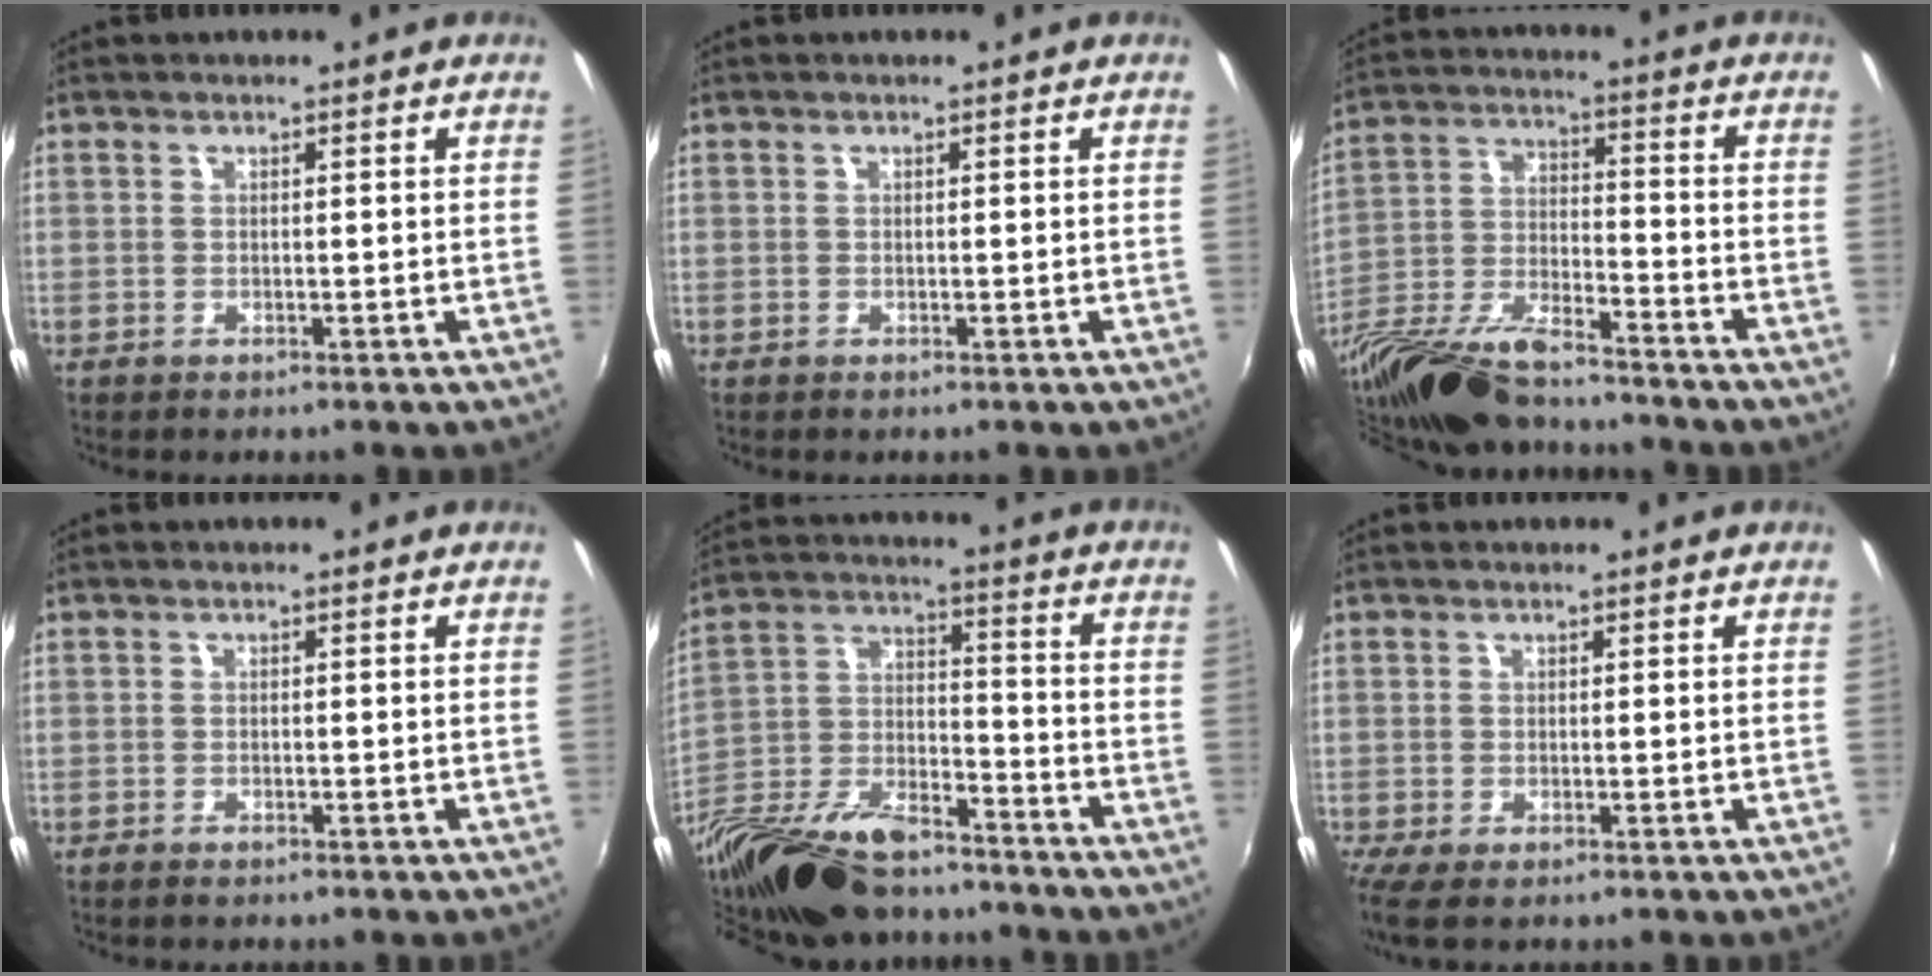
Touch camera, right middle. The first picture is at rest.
{"total": 0.0}
{"total": 19.4, "force": [-15.4, 4.6, 10.9], "torque": [-0.230, -0.046, -0.283]}
{"total": 1.2, "force": [-1.0, 0.3, 0.6], "torque": [-0.014, -0.005, -0.021]}
{"total": 23.5, "force": [-16.9, 9.6, 13.3], "torque": [-0.281, -0.027, -0.290]}
{"total": 2.3, "force": [-0.9, 0.0, 2.1], "torque": [-0.043, -0.008, -0.016]}